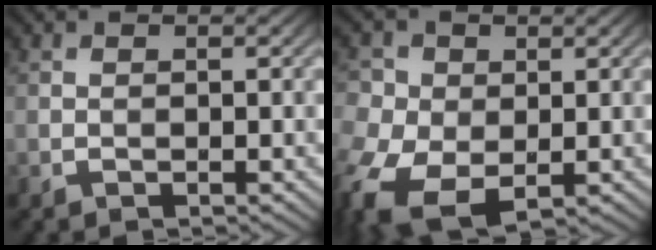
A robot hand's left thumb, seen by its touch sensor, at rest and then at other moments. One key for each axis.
{"total": 11.0, "fx": -3.3, "fy": 7.9, "fz": 7.0, "tx": -0.204, "ty": -0.039, "tz": -0.056}